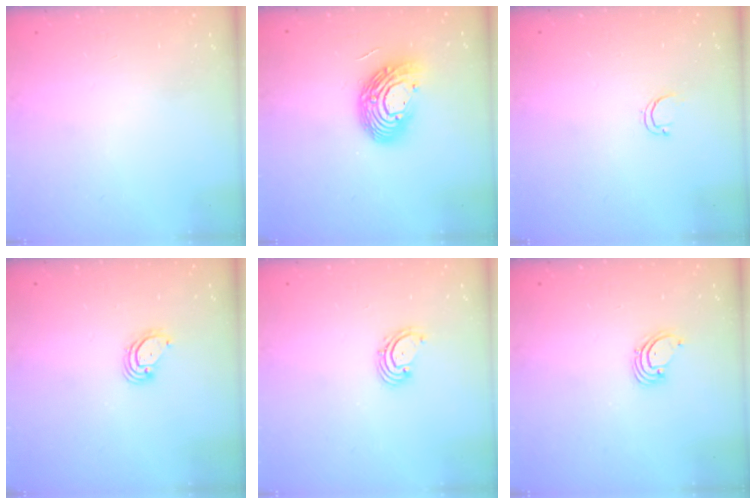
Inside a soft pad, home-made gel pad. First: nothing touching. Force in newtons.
{"total": 14.2, "press": 14.2, "slide": 1.1}
{"total": 3.5, "press": 3.4, "slide": 0.8}
{"total": 4.1, "press": 4.0, "slide": 0.3}
{"total": 1.8, "press": 1.7, "slide": 0.7}
{"total": 1.5, "press": 1.5, "slide": 0.1}